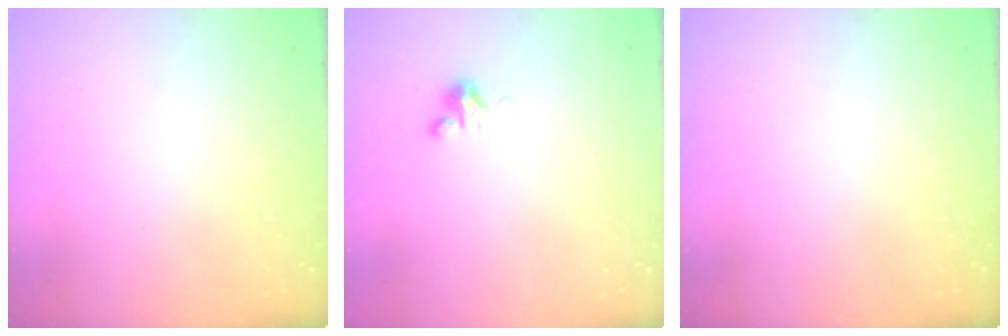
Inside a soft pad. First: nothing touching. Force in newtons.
{"total": 2.5, "press": 2.5, "slide": 0.2}
{"total": 0.0}